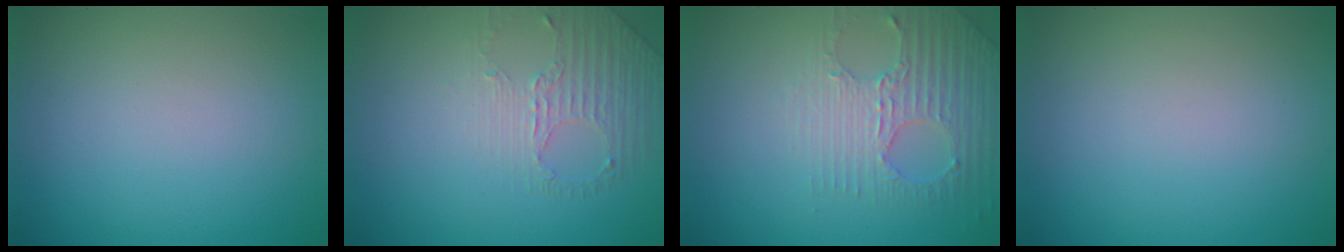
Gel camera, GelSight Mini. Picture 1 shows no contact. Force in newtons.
{"total": 1.6, "press": 1.0, "slide": 1.2}
{"total": 2.8, "press": 2.7, "slide": 0.9}
{"total": 0.0}